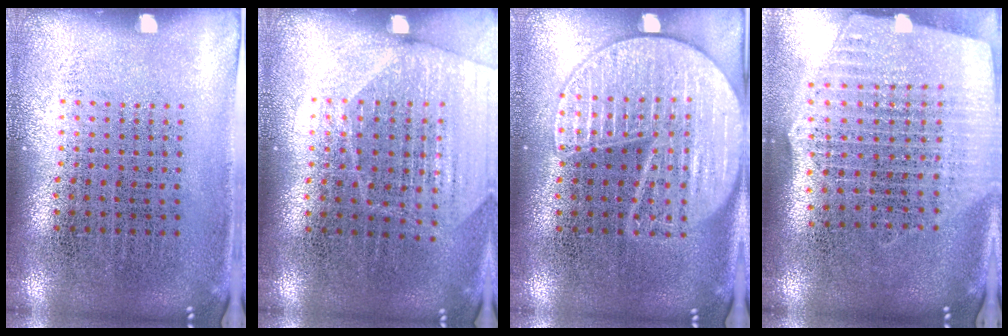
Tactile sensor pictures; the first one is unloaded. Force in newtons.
{"total": 1.7, "press": 1.6, "slide": 0.5}
{"total": 3.2, "press": 3.1, "slide": 0.5}
{"total": 2.6, "press": 2.2, "slide": 1.4}